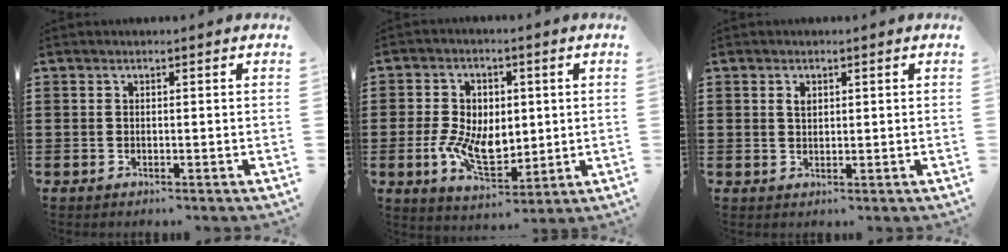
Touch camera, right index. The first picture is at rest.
{"total": 8.6, "force": [-0.4, 5.8, 6.4], "torque": [-0.140, 0.014, -0.006]}
{"total": 1.4, "force": [0.6, 0.8, 1.0], "torque": [-0.022, 0.005, 0.011]}